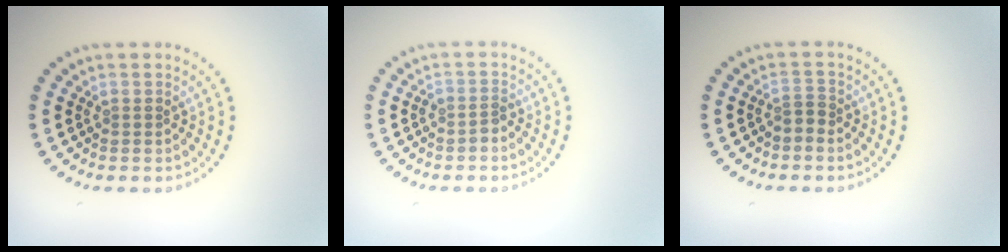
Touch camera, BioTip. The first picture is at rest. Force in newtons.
{"total": 1.3, "press": 0.9, "slide": 0.9}
{"total": 1.3, "press": 0.9, "slide": 0.9}